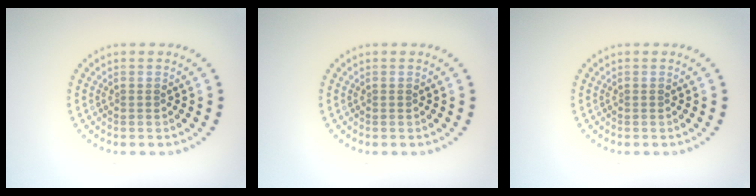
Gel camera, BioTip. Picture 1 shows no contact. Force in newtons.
{"total": 0.0}
{"total": 0.0}